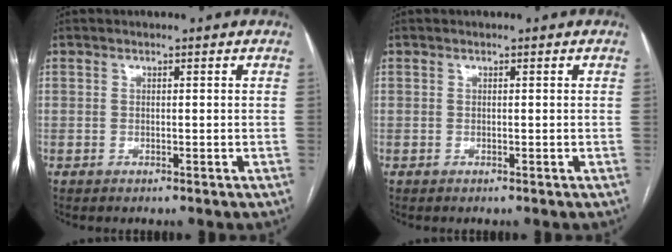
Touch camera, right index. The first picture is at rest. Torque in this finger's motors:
{"motor_torque": [0.00, 0.00, 0.00, 0.01]}